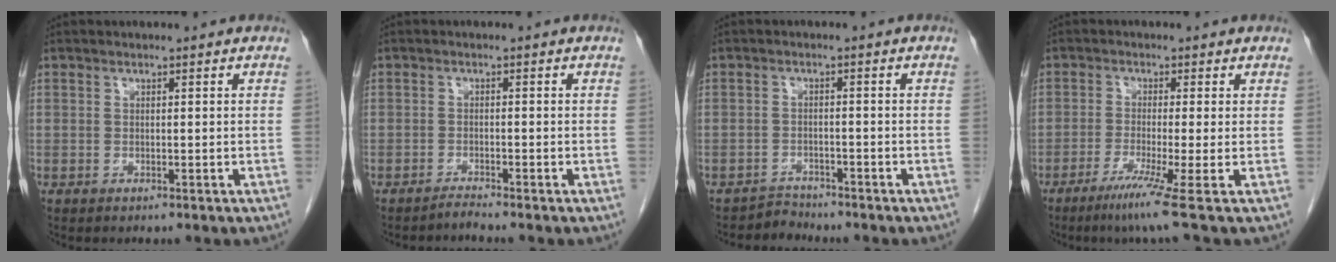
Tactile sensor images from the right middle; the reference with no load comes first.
{"total": 1.3, "force": [-1.2, -0.5, 0.0], "torque": [0.003, -0.005, -0.022]}
{"total": 2.3, "force": [-2.0, 0.3, -1.1], "torque": [0.027, -0.005, -0.036]}
{"total": 6.1, "force": [-3.7, -1.8, 4.6], "torque": [-0.076, -0.020, -0.071]}